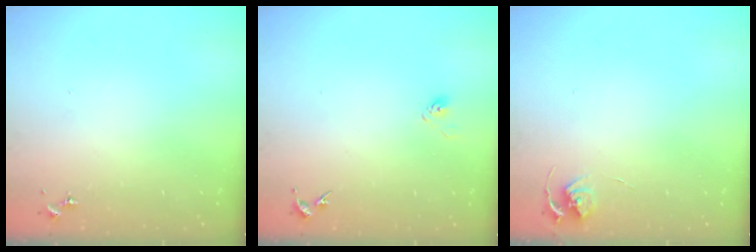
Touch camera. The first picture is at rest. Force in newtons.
{"total": 3.8, "press": 3.7, "slide": 1.0}
{"total": 5.3, "press": 5.2, "slide": 0.6}